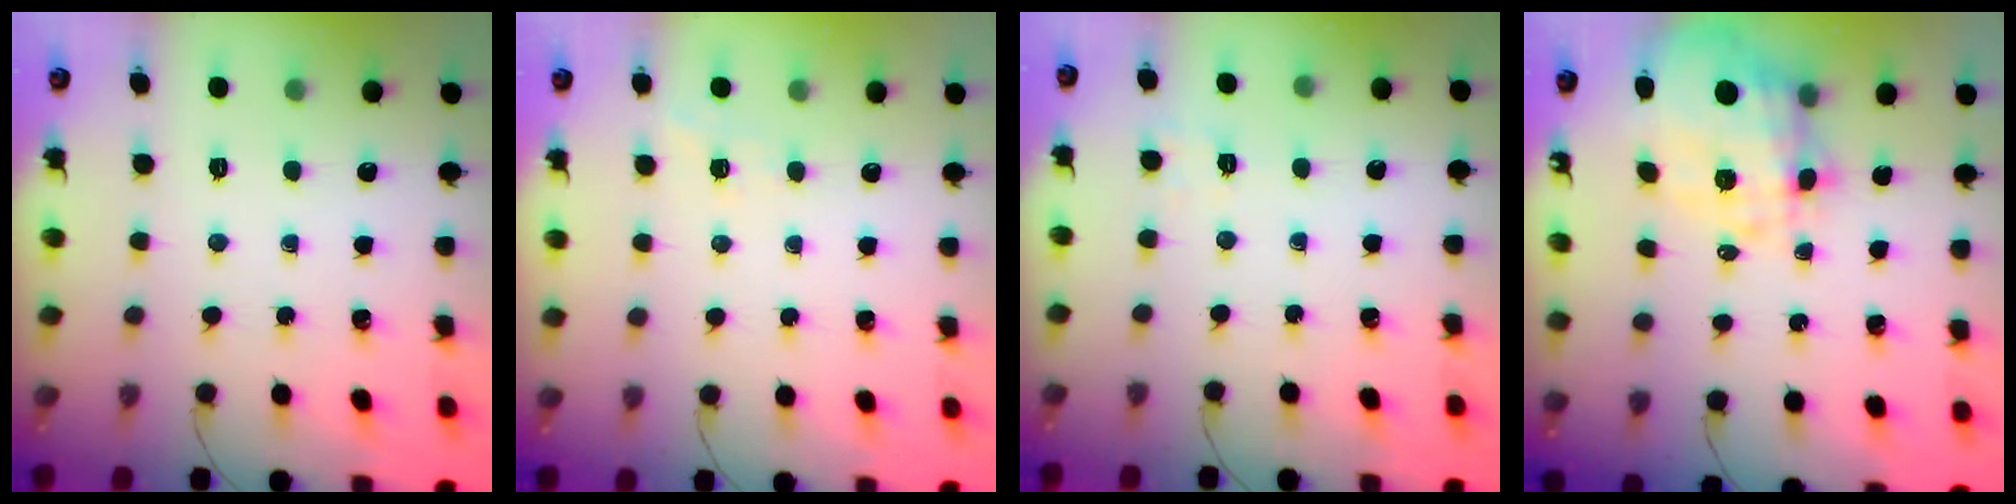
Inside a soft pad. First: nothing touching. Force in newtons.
{"total": 2.7, "press": 2.2, "slide": 1.6}
{"total": 2.1, "press": 1.4, "slide": 1.6}
{"total": 8.8, "press": 8.2, "slide": 3.4}